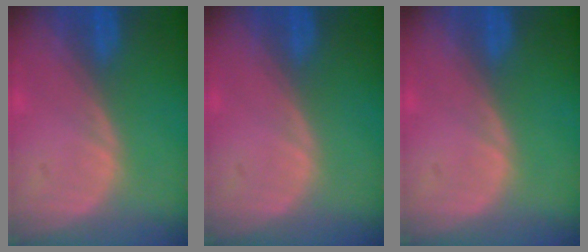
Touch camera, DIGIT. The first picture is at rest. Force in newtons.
{"total": 0.0}
{"total": 0.0}